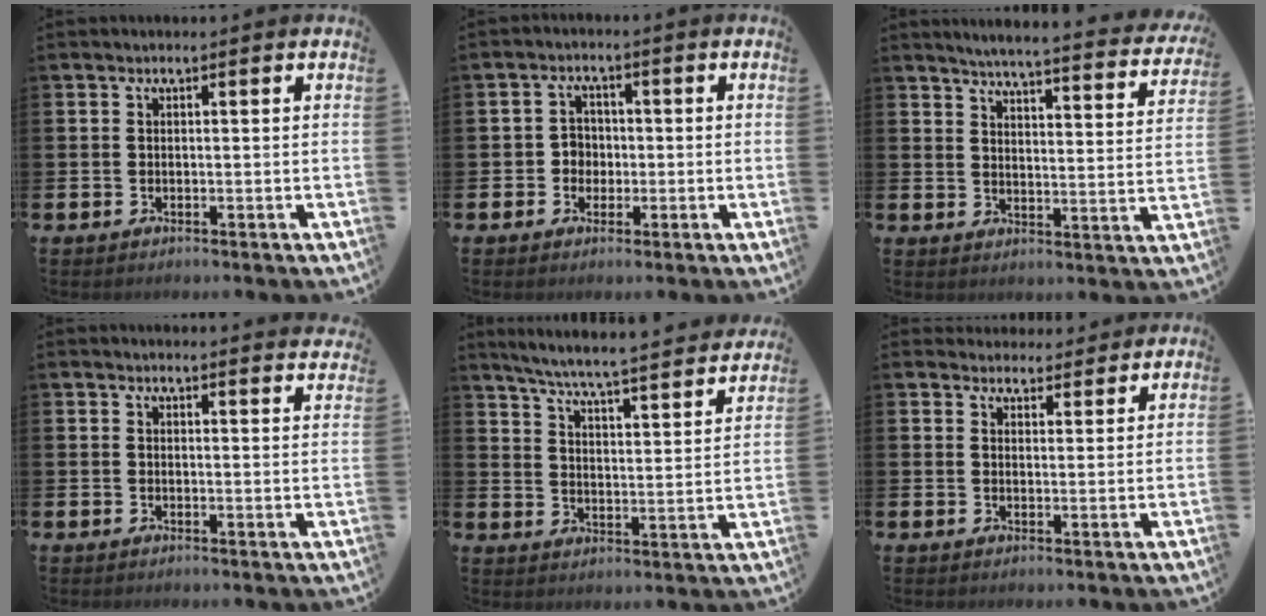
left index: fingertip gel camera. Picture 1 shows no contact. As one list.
[{"total": 2.7, "force": [-0.5, 2.5, 0.7], "torque": [-0.007, 0.002, -0.019]}, {"total": 4.7, "force": [4.5, 0.0, 1.3], "torque": [-0.041, -0.040, 0.073]}, {"total": 2.1, "force": [2.1, 0.0, -0.2], "torque": [0.010, -0.016, 0.036]}, {"total": 6.3, "force": [5.9, -0.1, 2.1], "torque": [-0.067, -0.047, 0.098]}, {"total": 3.2, "force": [3.0, 1.0, -0.3], "torque": [0.010, -0.014, 0.053]}]